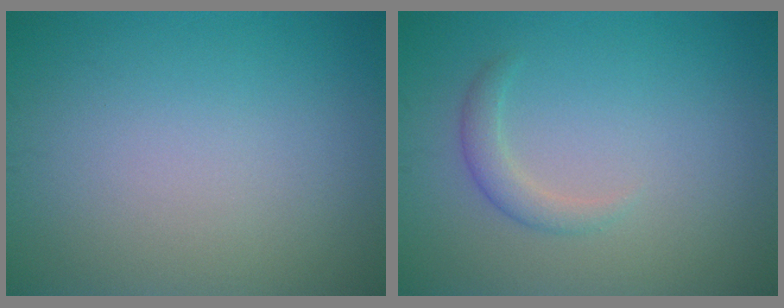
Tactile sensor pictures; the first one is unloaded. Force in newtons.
{"total": 1.6, "press": 1.6, "slide": 0.1}